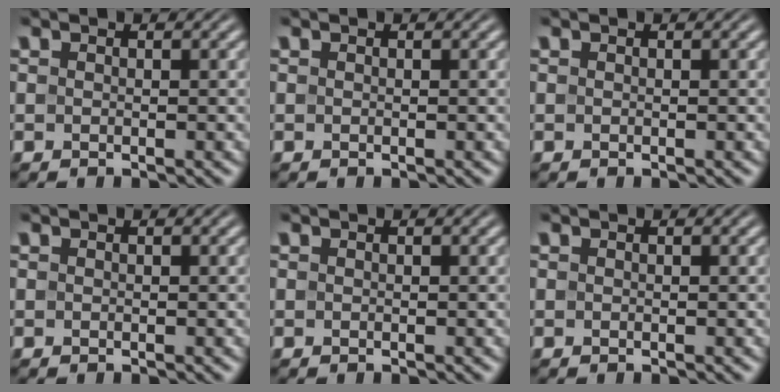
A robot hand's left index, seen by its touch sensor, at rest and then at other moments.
{"total": 0.0}
{"total": 0.0}
{"total": 0.0}
{"total": 0.0}
{"total": 0.0}